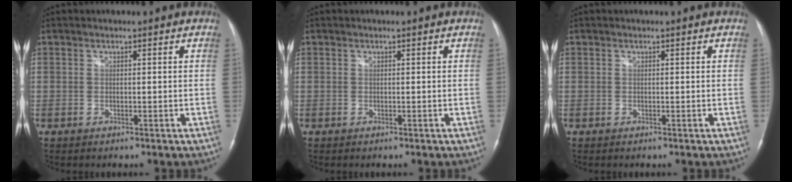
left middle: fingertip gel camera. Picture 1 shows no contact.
{"total": 0.0}
{"total": 0.0}